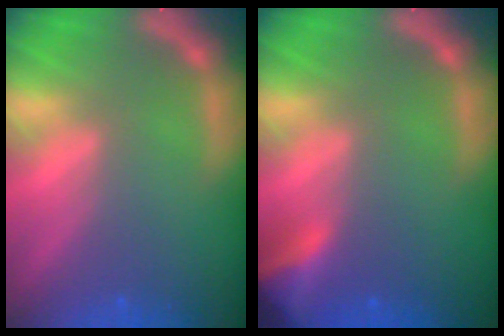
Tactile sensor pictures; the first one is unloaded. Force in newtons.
{"total": 4.9}